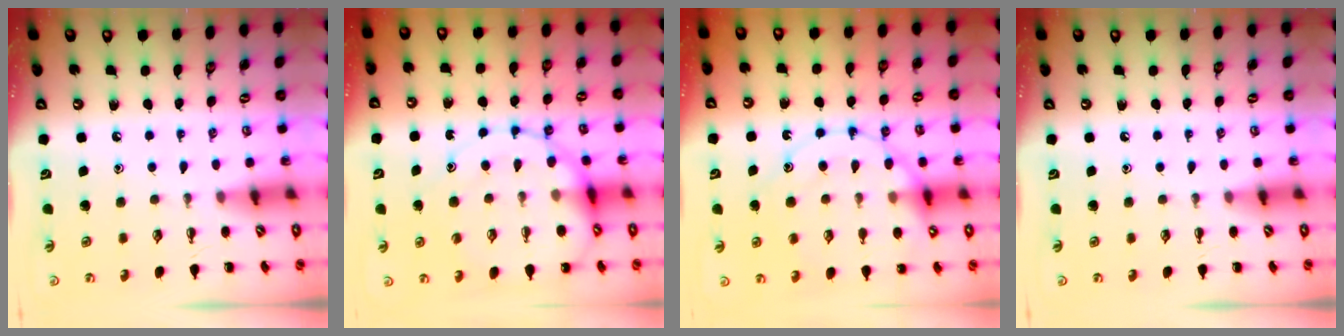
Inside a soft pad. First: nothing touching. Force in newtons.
{"total": 16.3, "press": 16.1, "slide": 2.5}
{"total": 17.3, "press": 17.2, "slide": 1.9}
{"total": 0.0}